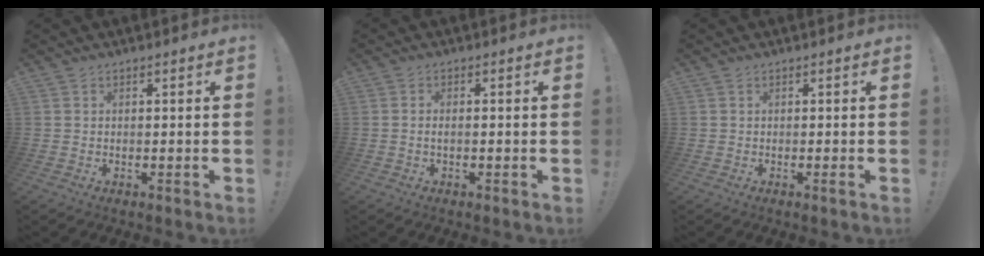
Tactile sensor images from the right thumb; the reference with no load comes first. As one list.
[{"total": 1.7, "force": [-0.7, 0.6, 1.4], "torque": [-0.032, 0.007, -0.010]}, {"total": 0.9, "force": [-0.1, -0.1, 0.9], "torque": [-0.015, -0.001, -0.003]}]